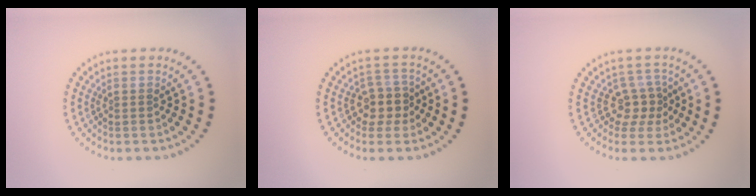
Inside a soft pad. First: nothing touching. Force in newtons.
{"total": 2.7, "press": 2.3, "slide": 1.5}
{"total": 2.5, "press": 1.7, "slide": 1.8}